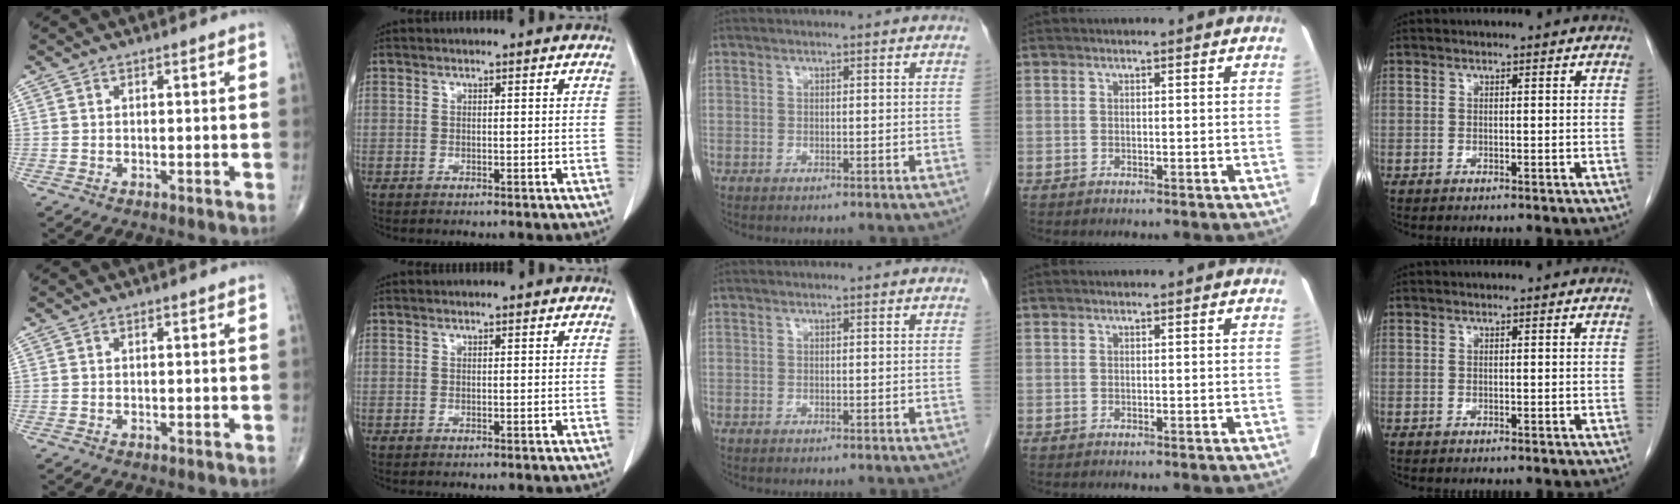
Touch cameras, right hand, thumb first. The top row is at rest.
{}